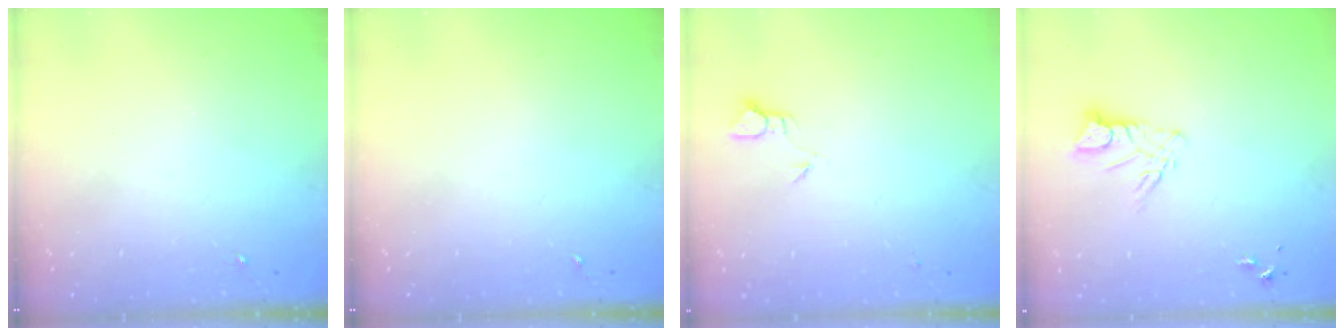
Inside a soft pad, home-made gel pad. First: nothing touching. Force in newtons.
{"total": 0.0}
{"total": 2.0, "press": 2.0, "slide": 0.1}
{"total": 7.0, "press": 7.0, "slide": 0.7}